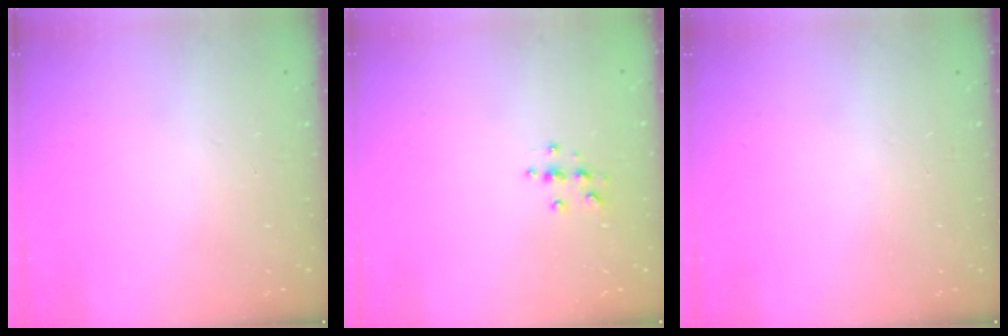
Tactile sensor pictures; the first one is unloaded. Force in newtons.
{"total": 4.6, "press": 4.5, "slide": 0.6}
{"total": 0.0}